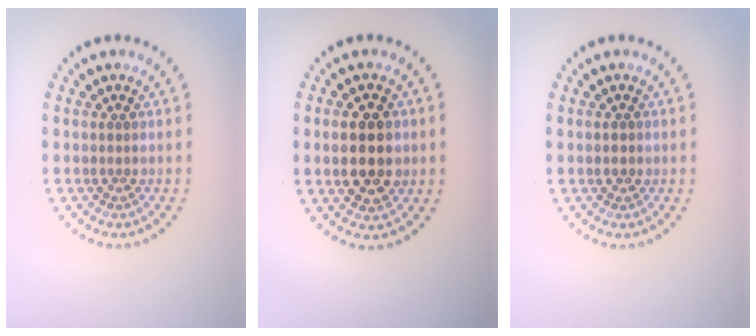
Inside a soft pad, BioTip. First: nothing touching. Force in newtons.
{"total": 5.0, "press": 5.0, "slide": 0.3}
{"total": 1.2, "press": 1.2, "slide": 0.1}